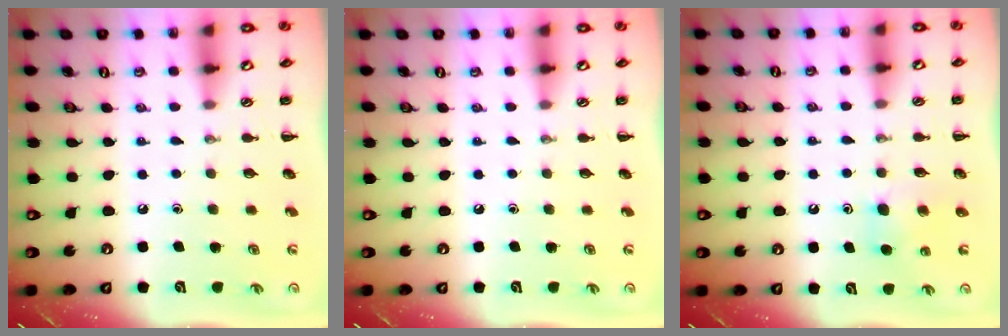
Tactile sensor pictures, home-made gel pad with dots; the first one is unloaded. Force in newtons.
{"total": 0.0}
{"total": 5.2, "press": 4.9, "slide": 1.7}